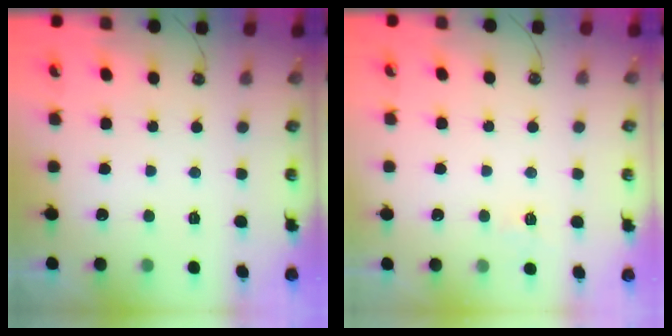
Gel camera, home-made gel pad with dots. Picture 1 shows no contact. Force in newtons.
{"total": 2.9, "press": 2.9, "slide": 0.4}